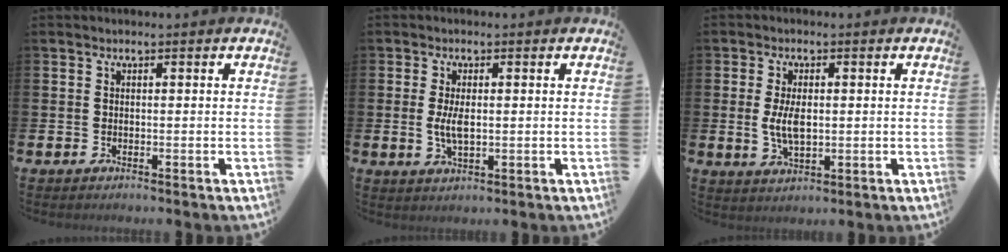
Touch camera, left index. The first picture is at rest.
{"total": 3.6, "force": [0.2, 1.5, 3.2], "torque": [-0.063, 0.005, 0.002]}
{"total": 4.7, "force": [0.4, 2.4, 4.1], "torque": [-0.080, 0.001, 0.001]}